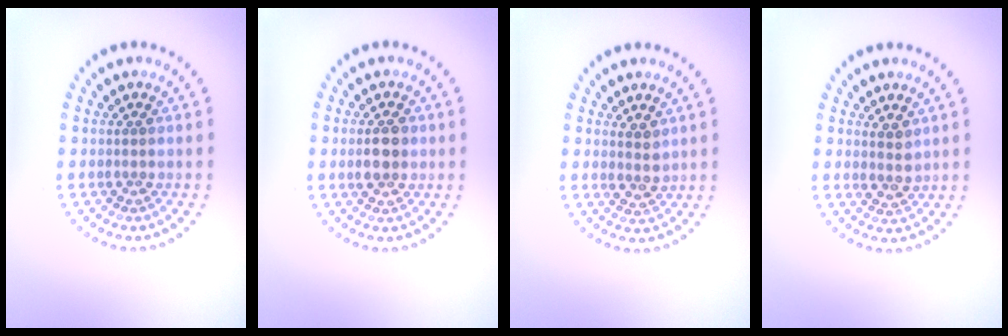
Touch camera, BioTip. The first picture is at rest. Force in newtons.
{"total": 2.8, "press": 2.7, "slide": 0.1}
{"total": 1.5, "press": 1.4, "slide": 0.6}
{"total": 1.5, "press": 1.4, "slide": 0.6}